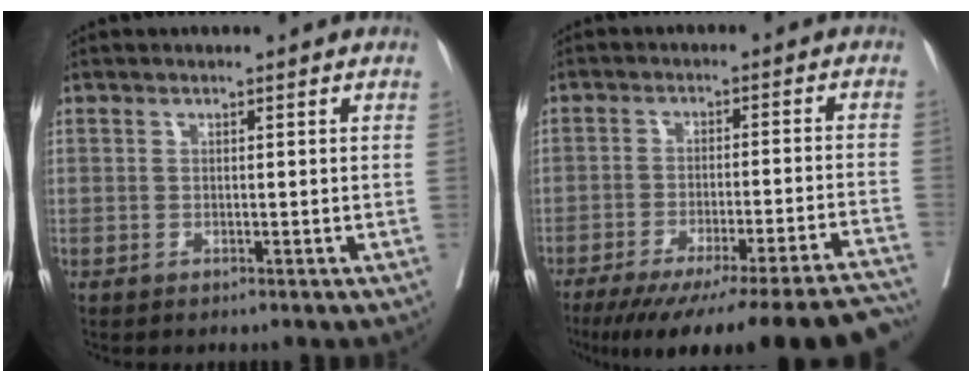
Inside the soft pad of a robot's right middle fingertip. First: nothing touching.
{"total": 25.4, "force": [-22.4, -0.2, 12.0], "torque": [-0.096, -0.042, -0.301]}